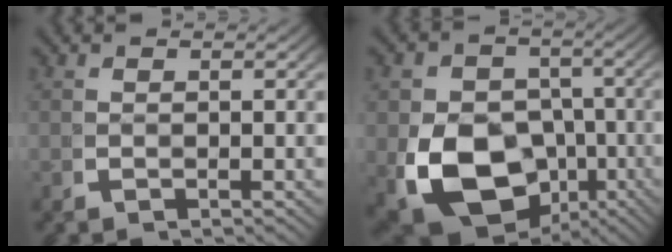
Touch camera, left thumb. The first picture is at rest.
{"total": 13.8, "force": [-3.7, 10.5, 8.1], "torque": [-0.173, -0.076, -0.028]}